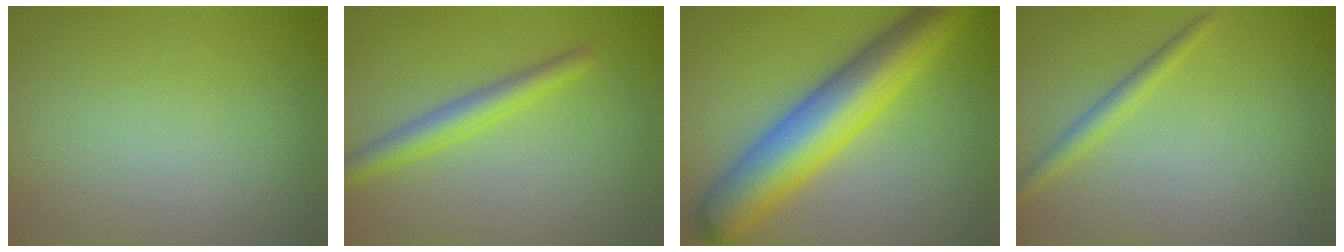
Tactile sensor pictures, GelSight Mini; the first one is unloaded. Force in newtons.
{"total": 2.7, "press": 2.7, "slide": 0.1}
{"total": 9.6, "press": 9.6, "slide": 0.1}
{"total": 1.8, "press": 1.7, "slide": 0.1}